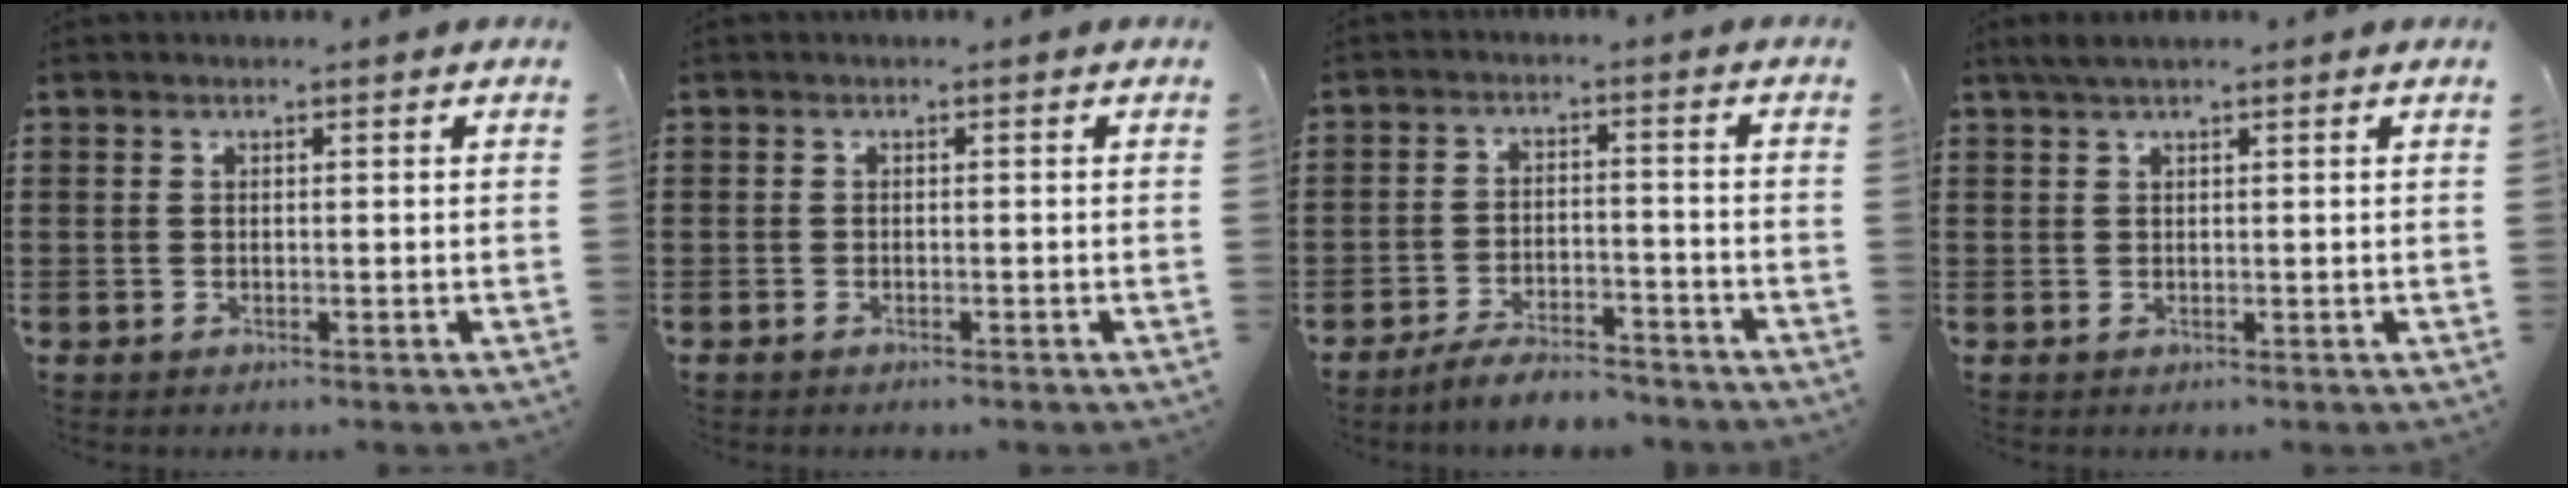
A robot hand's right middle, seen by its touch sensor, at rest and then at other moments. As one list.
[{"total": 0.5, "force": [-0.5, 0.1, 0.2], "torque": [-0.006, -0.002, -0.009]}, {"total": 5.3, "force": [-5.1, 0.6, 1.3], "torque": [-0.027, 0.003, -0.102]}, {"total": 1.4, "force": [1.1, 0.0, 0.9], "torque": [-0.019, 0.002, 0.019]}]